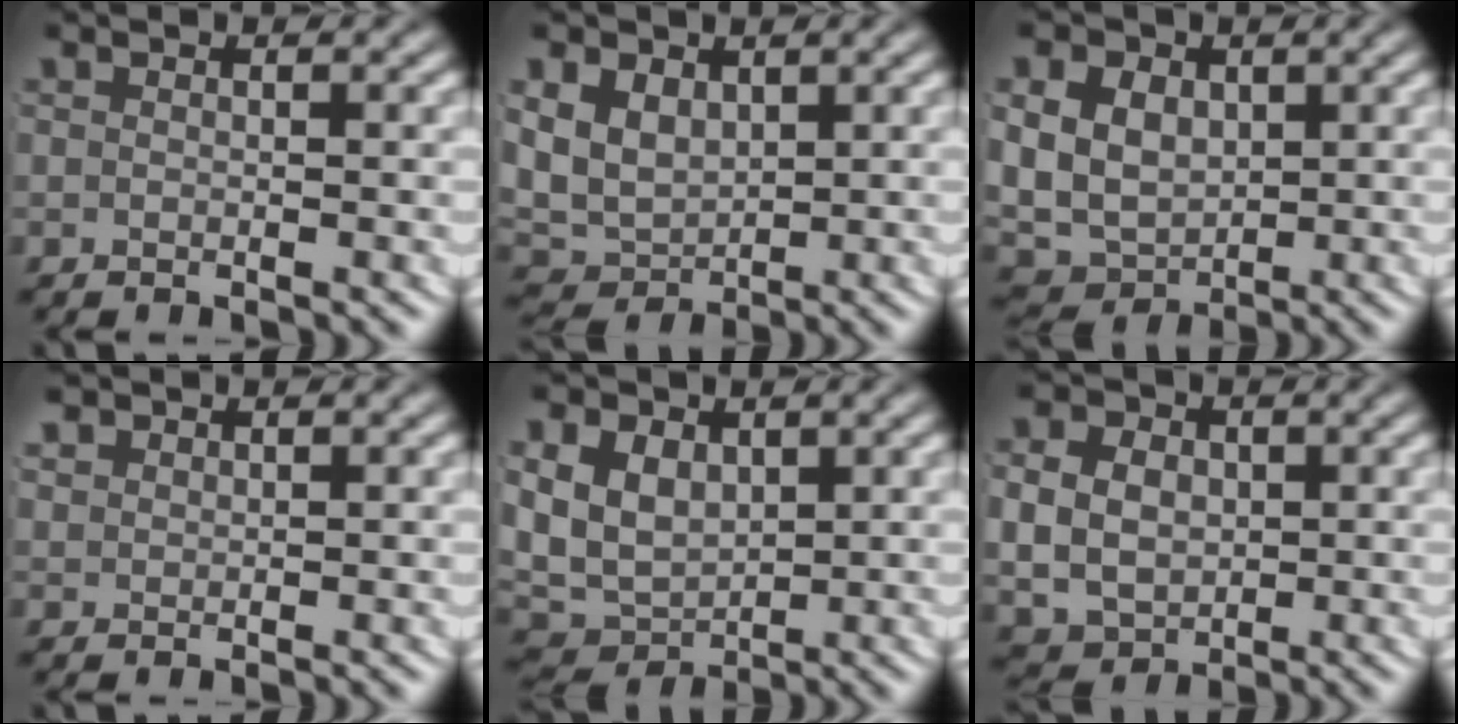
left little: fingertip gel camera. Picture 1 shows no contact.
{"total": 8.0, "force": [0.7, 7.2, 3.6], "torque": [-0.115, -0.031, 0.020]}
{"total": 10.1, "force": [0.0, 9.1, 4.3], "torque": [-0.122, -0.042, 0.006]}
{"total": 1.4, "force": [1.0, 0.8, 0.4], "torque": [-0.018, -0.004, 0.028]}
{"total": 9.0, "force": [0.3, 7.9, 4.3], "torque": [-0.123, -0.033, 0.012]}
{"total": 7.5, "force": [-0.3, 6.7, 3.5], "torque": [-0.079, -0.033, 0.006]}